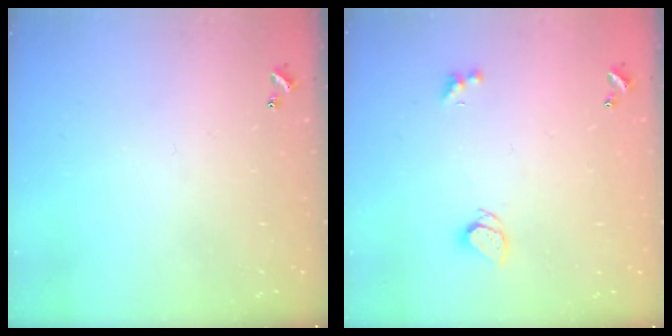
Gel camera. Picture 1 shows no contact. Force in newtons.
{"total": 2.3, "press": 2.2, "slide": 0.7}